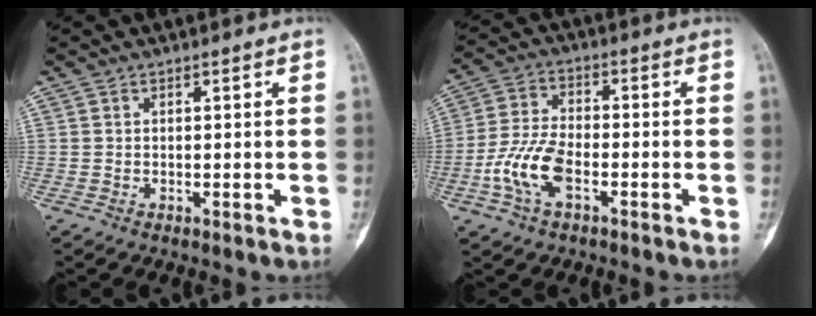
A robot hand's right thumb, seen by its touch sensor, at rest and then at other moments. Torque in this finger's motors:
{"motor_torque": [0.98, 0.68, 0.90, -0.67, 0.08]}